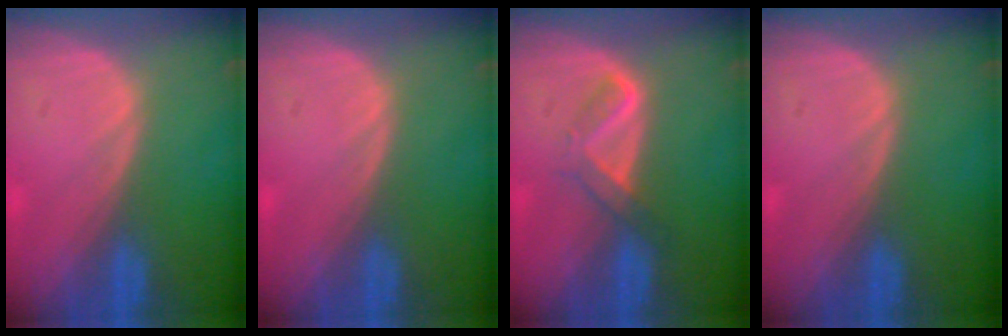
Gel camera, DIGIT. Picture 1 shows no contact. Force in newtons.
{"total": 0.0}
{"total": 3.5, "press": 3.4, "slide": 0.6}
{"total": 0.0}